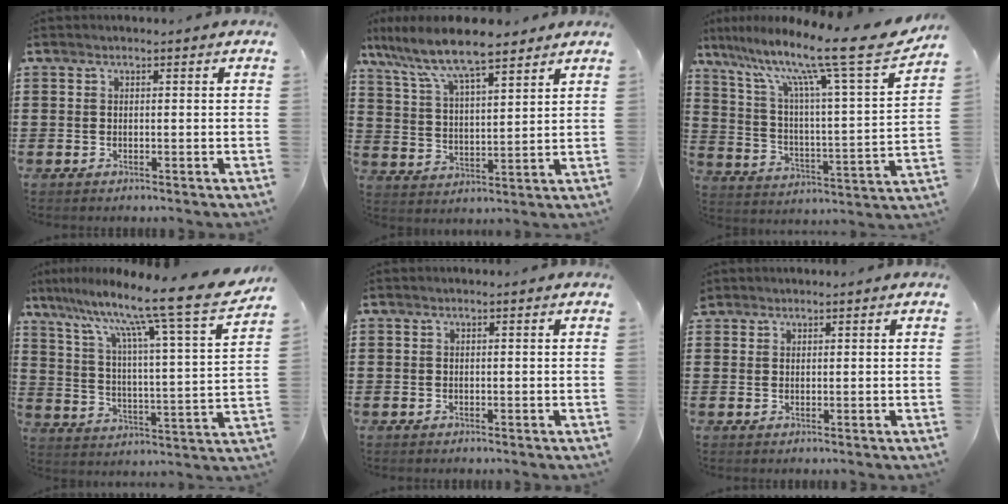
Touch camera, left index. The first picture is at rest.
{"total": 9.1, "force": [7.7, 1.3, 4.6], "torque": [-0.118, -0.031, 0.133]}
{"total": 13.9, "force": [11.0, 0.2, 8.6], "torque": [-0.176, -0.079, 0.170]}
{"total": 11.6, "force": [9.8, -1.3, 6.1], "torque": [-0.129, -0.088, 0.147]}
{"total": 0.0}
{"total": 1.2, "force": [1.1, 0.6, 0.1], "torque": [-0.004, 0.003, 0.022]}